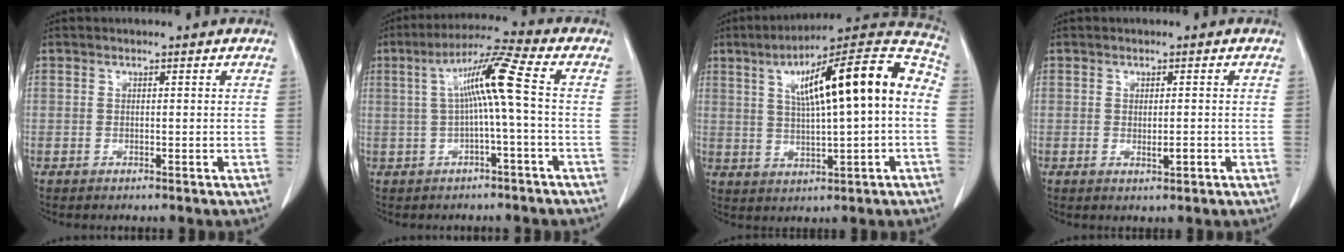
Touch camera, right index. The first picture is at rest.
{"total": 8.2, "force": [0.3, -1.0, 8.2], "torque": [-0.145, 0.025, 0.008]}
{"total": 18.4, "force": [2.8, 2.7, 18.0], "torque": [-0.270, 0.044, 0.039]}
{"total": 1.7, "force": [-0.4, 0.4, 1.6], "torque": [-0.027, -0.003, -0.004]}